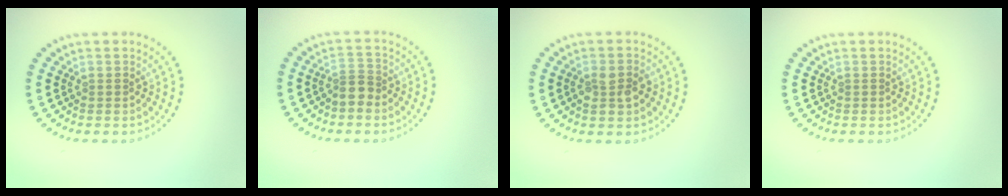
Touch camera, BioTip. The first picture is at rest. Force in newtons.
{"total": 1.9, "press": 1.6, "slide": 1.0}
{"total": 2.5, "press": 2.4, "slide": 0.6}
{"total": 0.0}